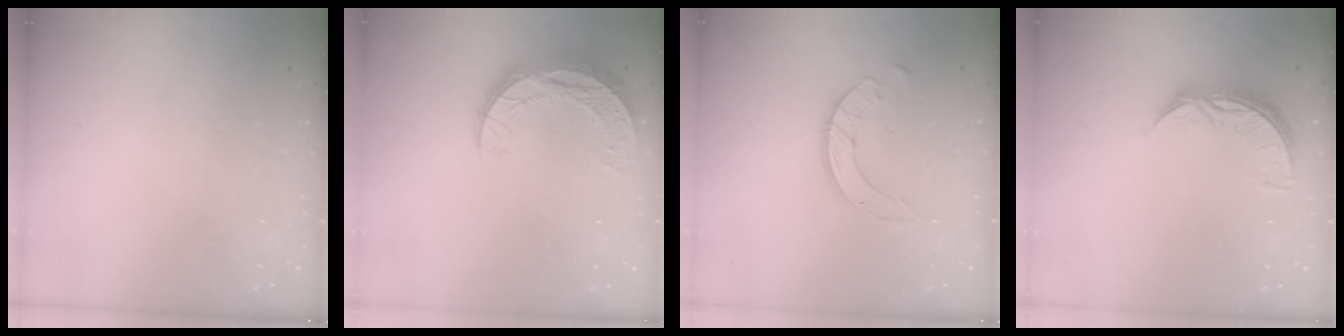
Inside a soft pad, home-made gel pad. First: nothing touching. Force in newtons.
{"total": 10.9, "press": 10.9, "slide": 0.7}
{"total": 9.7, "press": 9.6, "slide": 0.8}
{"total": 8.8, "press": 8.8, "slide": 0.4}